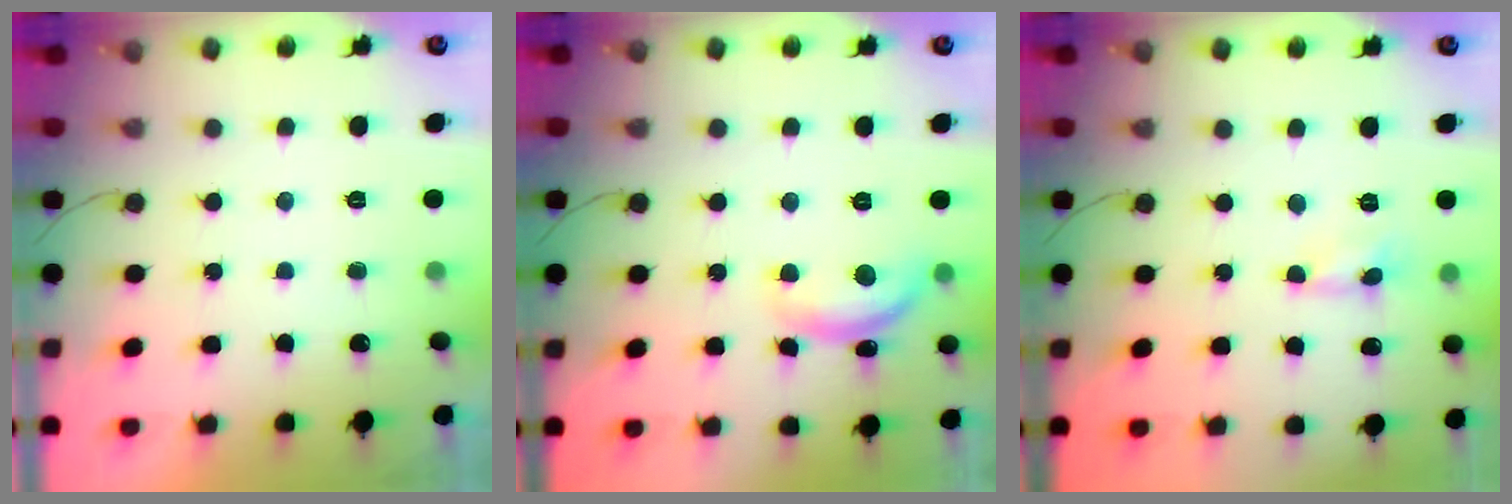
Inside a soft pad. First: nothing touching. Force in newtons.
{"total": 11.2, "press": 11.2, "slide": 0.6}
{"total": 0.0}